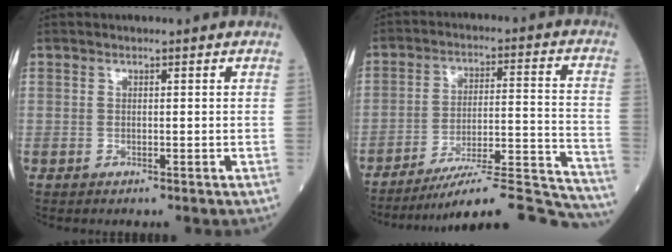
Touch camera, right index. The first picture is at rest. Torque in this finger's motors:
{"motor_torque": [-0.27, -0.68, 0.12, 0.08]}